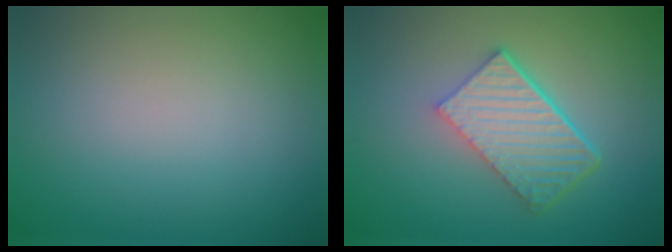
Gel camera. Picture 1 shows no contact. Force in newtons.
{"total": 6.1, "press": 4.2, "slide": 4.5}